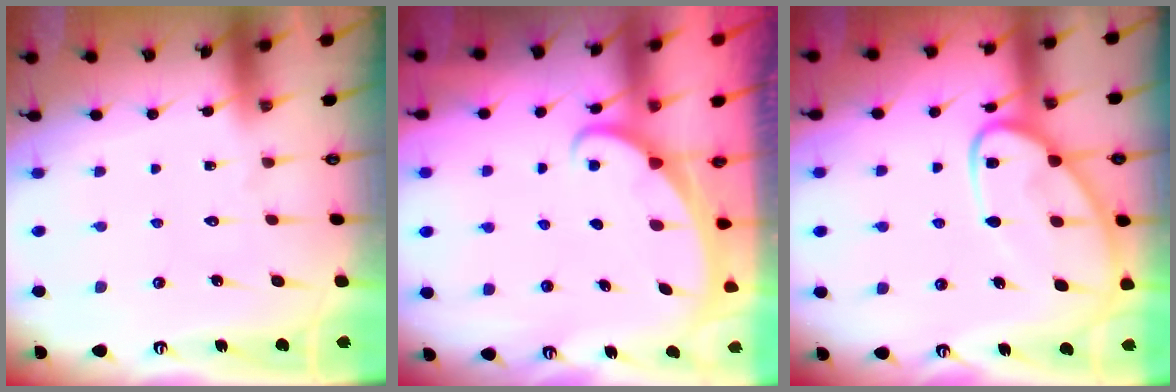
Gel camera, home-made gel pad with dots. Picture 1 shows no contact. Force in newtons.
{"total": 1.5, "press": 1.5, "slide": 0.1}
{"total": 13.6, "press": 13.5, "slide": 1.3}